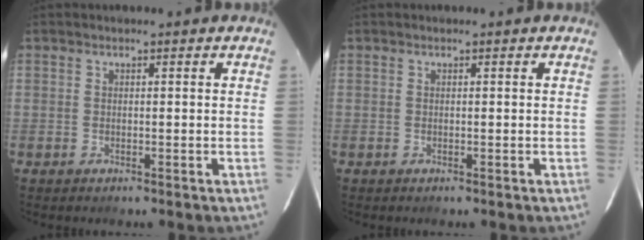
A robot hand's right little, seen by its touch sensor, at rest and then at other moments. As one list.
[{"total": 0.0}]